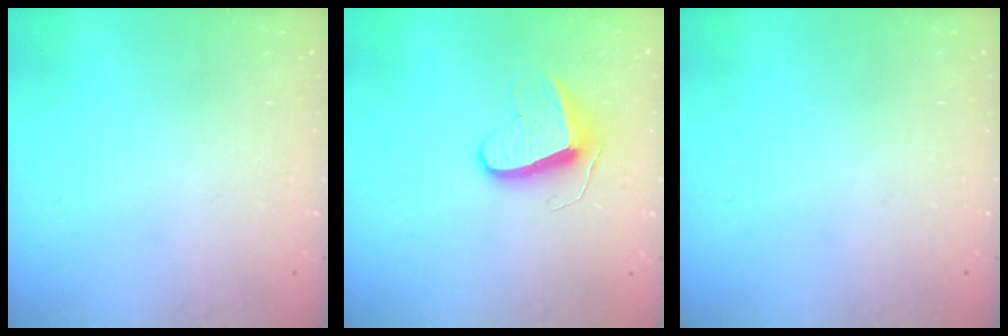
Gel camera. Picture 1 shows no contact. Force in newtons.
{"total": 9.4, "press": 9.3, "slide": 0.9}
{"total": 0.0}